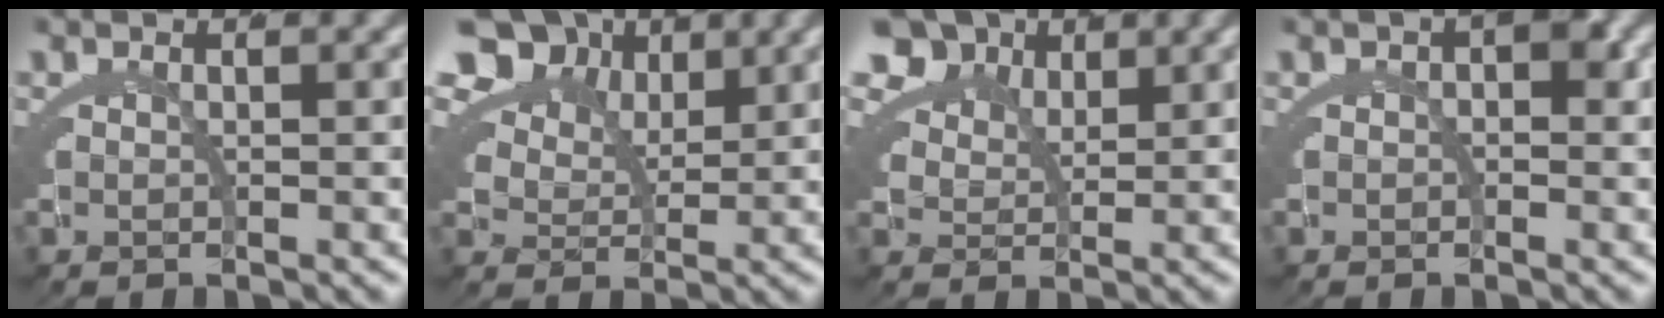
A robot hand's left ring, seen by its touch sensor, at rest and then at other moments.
{"total": 10.5, "force": [5.5, 6.8, 5.8], "torque": [-0.106, 0.015, 0.080]}
{"total": 8.2, "force": [4.8, 5.2, 4.1], "torque": [-0.081, 0.005, 0.078]}
{"total": 1.1, "force": [0.2, 0.1, 1.0], "torque": [-0.004, 0.004, 0.000]}